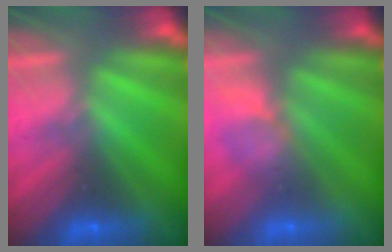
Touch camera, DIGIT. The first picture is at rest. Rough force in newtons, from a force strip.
{"total": 3.3}